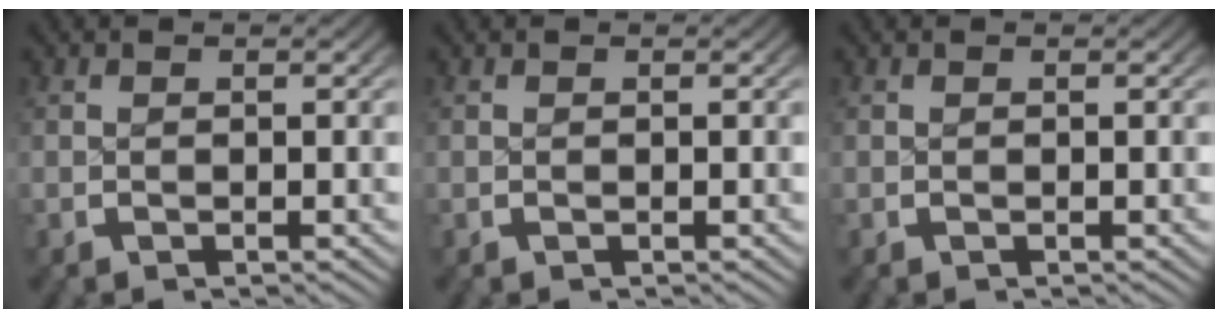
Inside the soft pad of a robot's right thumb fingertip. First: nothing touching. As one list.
[{"total": 0.0}, {"total": 0.0}]